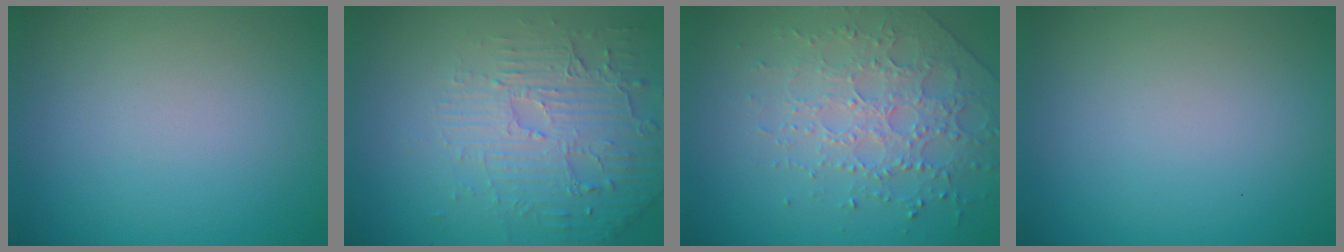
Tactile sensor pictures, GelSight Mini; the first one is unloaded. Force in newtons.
{"total": 5.9, "press": 3.7, "slide": 4.5}
{"total": 3.7, "press": 3.5, "slide": 1.1}
{"total": 0.0}